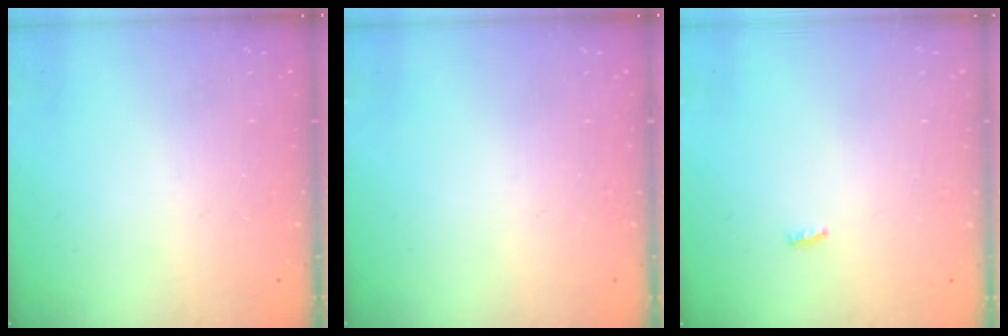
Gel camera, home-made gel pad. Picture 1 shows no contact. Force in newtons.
{"total": 0.0}
{"total": 2.3, "press": 2.1, "slide": 0.8}